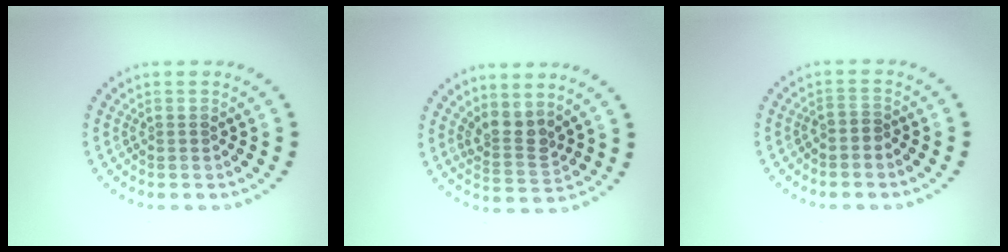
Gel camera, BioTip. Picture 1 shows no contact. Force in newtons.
{"total": 2.6, "press": 2.0, "slide": 1.7}
{"total": 0.6, "press": 0.4, "slide": 0.5}